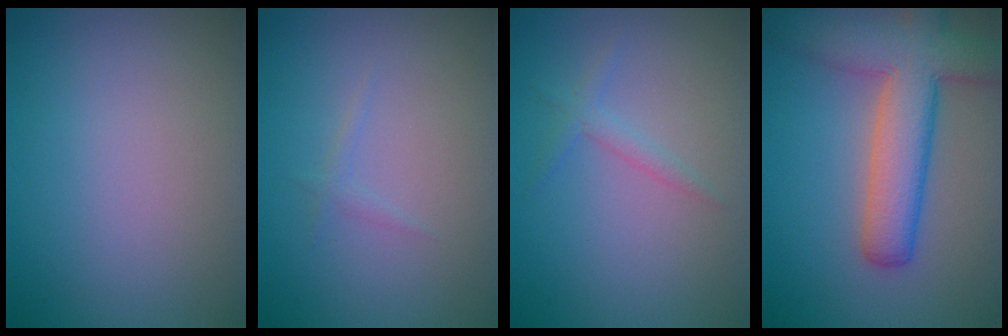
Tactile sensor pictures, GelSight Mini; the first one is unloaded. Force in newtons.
{"total": 0.7, "press": 0.7, "slide": 0.1}
{"total": 1.4, "press": 1.4, "slide": 0.0}
{"total": 7.6, "press": 7.6, "slide": 0.5}